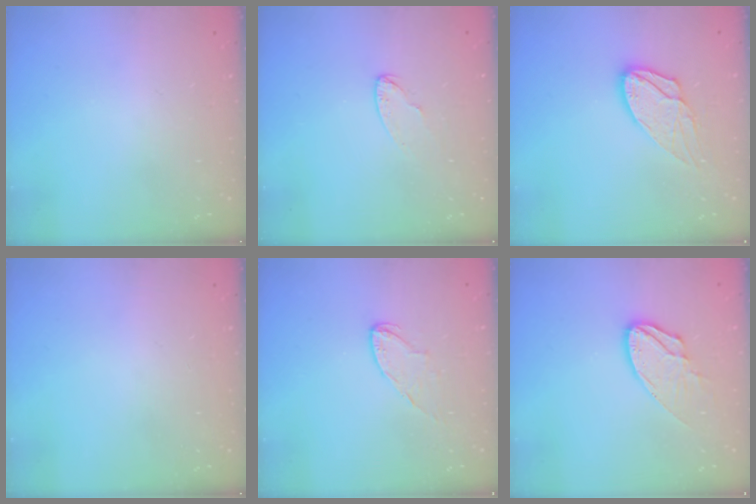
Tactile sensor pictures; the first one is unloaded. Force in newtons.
{"total": 4.5, "press": 4.5, "slide": 0.4}
{"total": 12.2, "press": 12.2, "slide": 0.9}
{"total": 0.0}
{"total": 6.5, "press": 6.4, "slide": 0.6}
{"total": 11.2, "press": 11.2, "slide": 0.9}